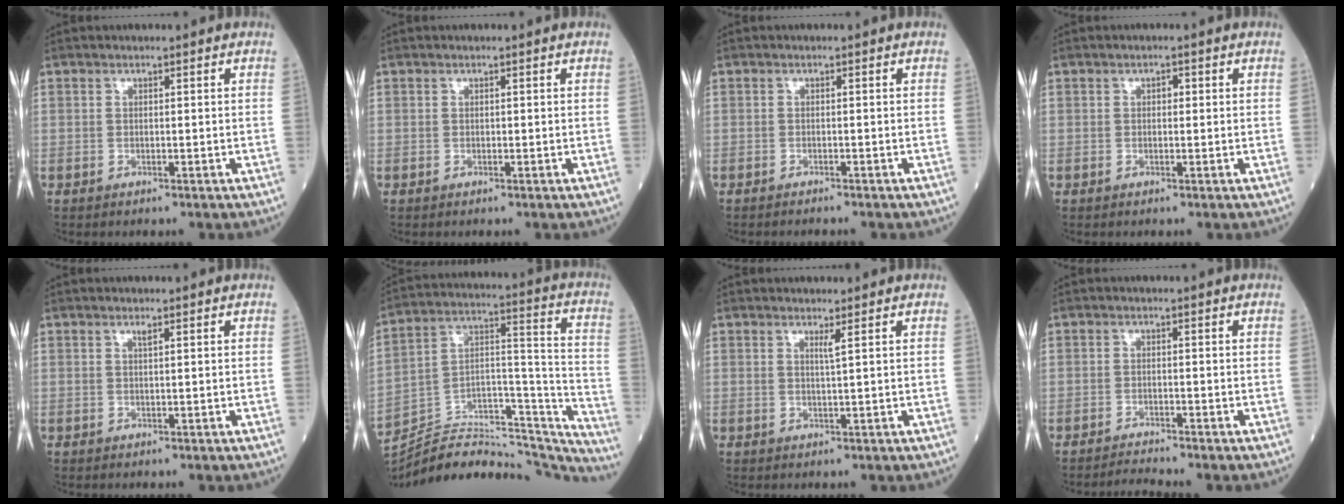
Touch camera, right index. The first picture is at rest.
{"total": 0.0}
{"total": 2.5, "force": [-2.4, 0.1, 0.9], "torque": [-0.014, -0.003, -0.029]}
{"total": 0.9, "force": [0.1, 0.5, 0.7], "torque": [-0.008, 0.003, 0.000]}
{"total": 0.7, "force": [0.4, -0.1, 0.6], "torque": [-0.012, -0.002, 0.007]}
{"total": 27.0, "force": [-25.1, 6.1, 7.7], "torque": [-0.099, 0.039, -0.375]}
{"total": 1.2, "force": [0.7, -0.4, 0.9], "torque": [-0.026, -0.010, 0.013]}
{"total": 2.3, "force": [-2.1, -1.0, -0.1], "torque": [-0.005, -0.014, -0.039]}